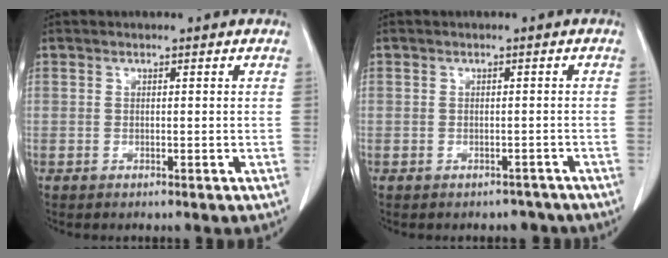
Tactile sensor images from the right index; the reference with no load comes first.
{"total": 2.9, "force": [-2.2, 1.8, -0.3], "torque": [0.008, 0.012, -0.031]}